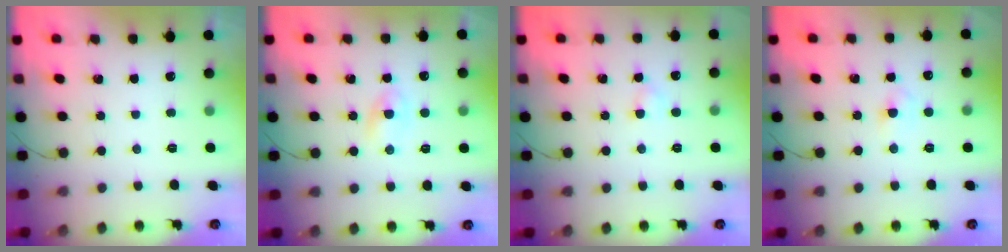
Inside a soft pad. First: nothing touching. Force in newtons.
{"total": 2.2, "press": 2.0, "slide": 0.9}
{"total": 2.6, "press": 2.3, "slide": 1.0}
{"total": 2.1, "press": 1.9, "slide": 0.9}